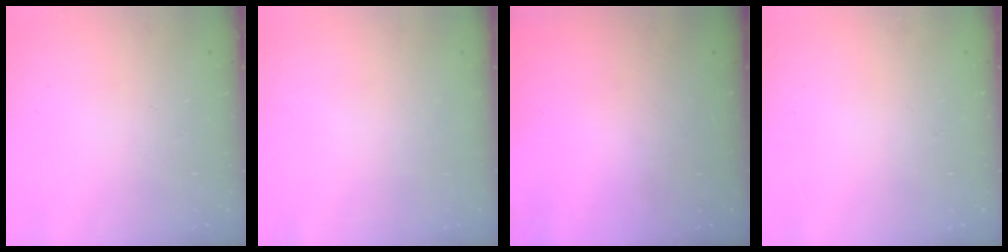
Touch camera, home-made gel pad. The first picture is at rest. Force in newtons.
{"total": 0.0}
{"total": 0.0}
{"total": 0.0}